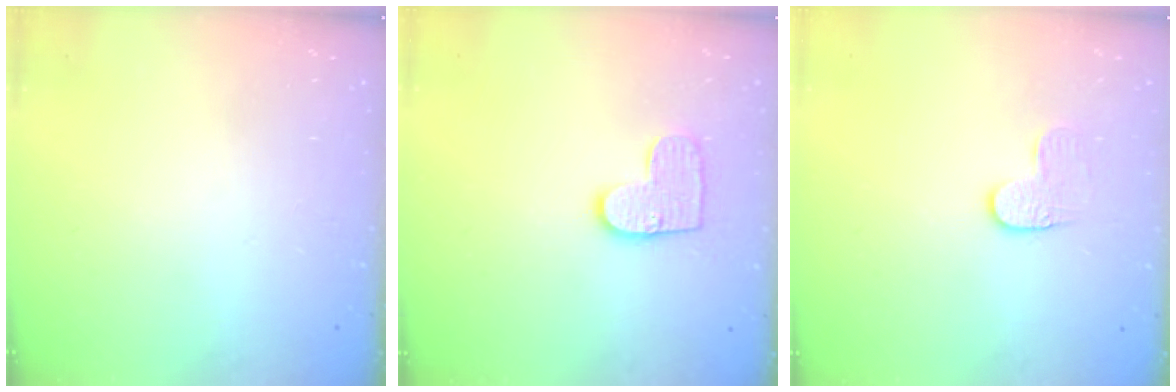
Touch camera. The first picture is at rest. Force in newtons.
{"total": 9.8, "press": 9.8, "slide": 0.4}
{"total": 7.0, "press": 6.9, "slide": 0.6}